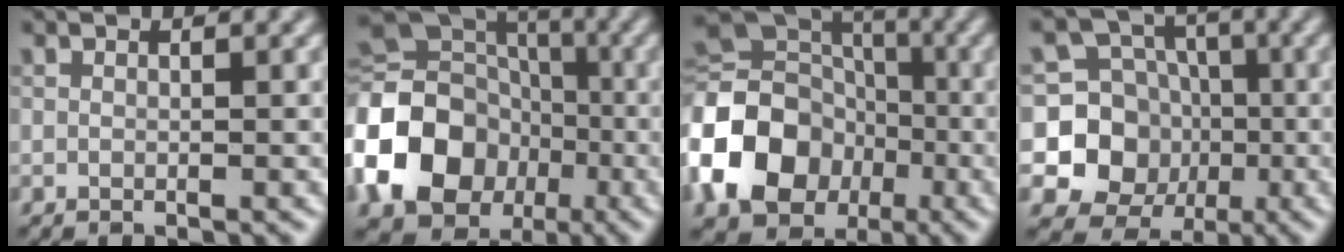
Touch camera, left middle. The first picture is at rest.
{"total": 16.6, "force": [-4.8, 13.6, 8.2], "torque": [-0.197, -0.008, -0.109]}
{"total": 14.6, "force": [-4.3, 11.7, 7.5], "torque": [-0.178, -0.008, -0.099]}
{"total": 8.8, "force": [-1.1, 8.3, 2.9], "torque": [-0.046, -0.006, -0.047]}